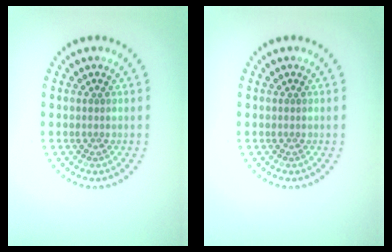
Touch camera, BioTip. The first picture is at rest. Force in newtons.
{"total": 0.0}